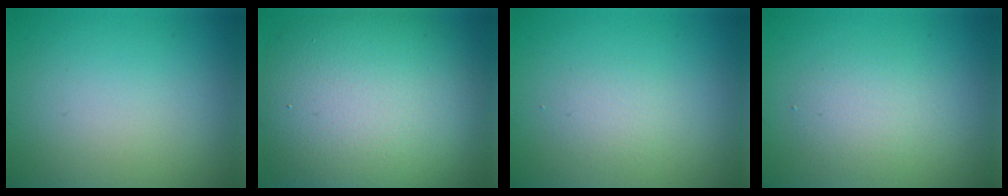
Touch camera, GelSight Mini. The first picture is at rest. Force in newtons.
{"total": 13.4, "press": 13.4, "slide": 1.0}
{"total": 1.3, "press": 1.3, "slide": 0.1}
{"total": 2.4, "press": 2.4, "slide": 0.1}